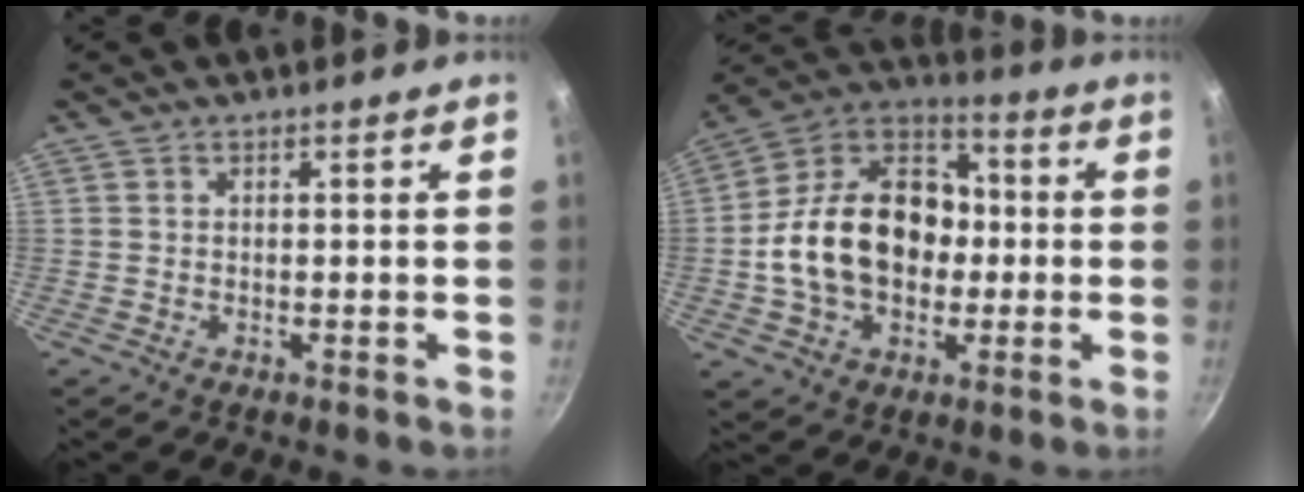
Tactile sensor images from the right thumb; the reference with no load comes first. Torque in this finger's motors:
{"motor_torque": [1.77, 2.88, 1.34, -0.79, 0.19]}